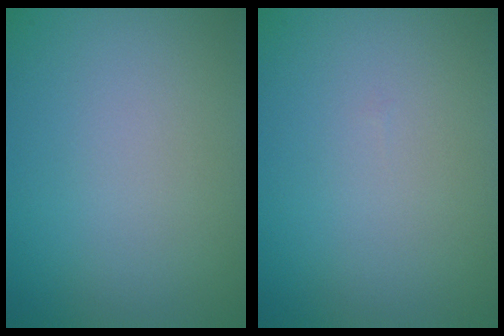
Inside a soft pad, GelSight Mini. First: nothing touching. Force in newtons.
{"total": 0.0}